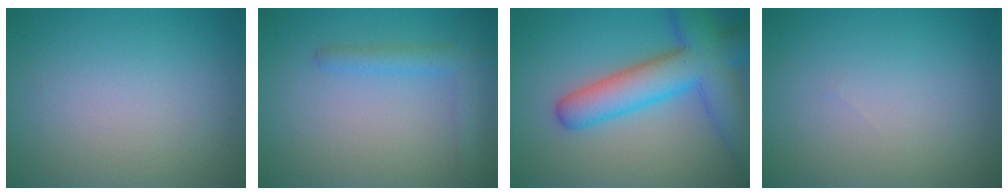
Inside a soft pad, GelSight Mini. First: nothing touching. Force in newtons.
{"total": 2.4, "press": 2.4, "slide": 0.2}
{"total": 9.0, "press": 9.0, "slide": 0.3}
{"total": 0.0}